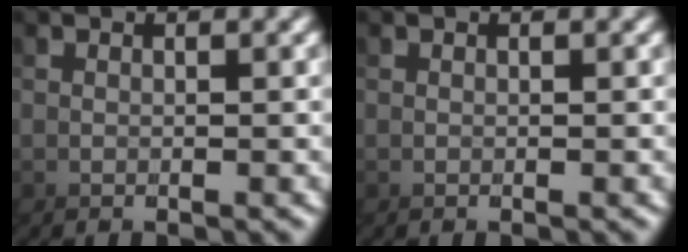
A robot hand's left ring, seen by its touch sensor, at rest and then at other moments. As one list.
[{"total": 0.0}]